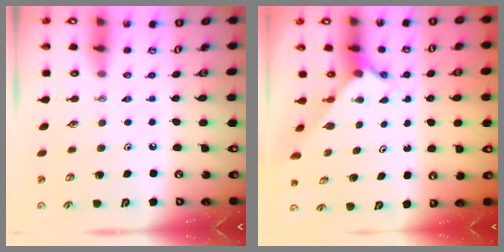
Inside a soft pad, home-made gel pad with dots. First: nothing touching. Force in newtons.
{"total": 1.2, "press": 1.2, "slide": 0.1}